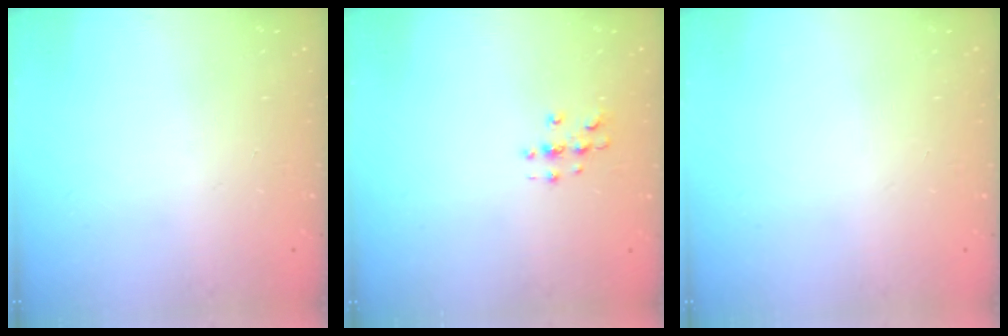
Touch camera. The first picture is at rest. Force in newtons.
{"total": 2.8, "press": 2.8, "slide": 0.2}
{"total": 0.0}